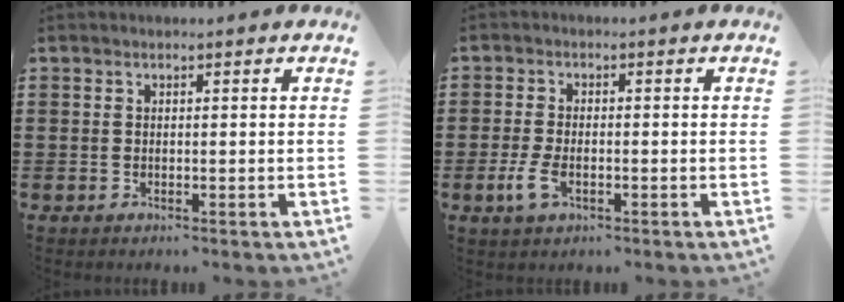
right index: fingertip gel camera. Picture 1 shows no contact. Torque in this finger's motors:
{"motor_torque": [1.12, 1.02, 0.16, 0.08]}